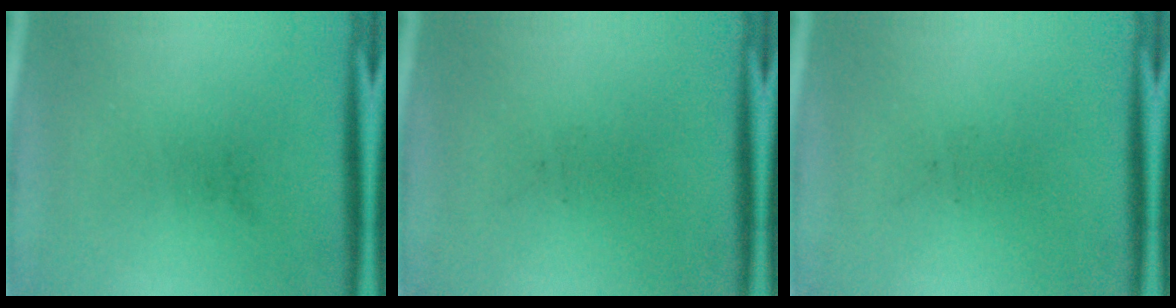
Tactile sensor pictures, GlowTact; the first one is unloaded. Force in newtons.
{"total": 0.0}
{"total": 0.0}